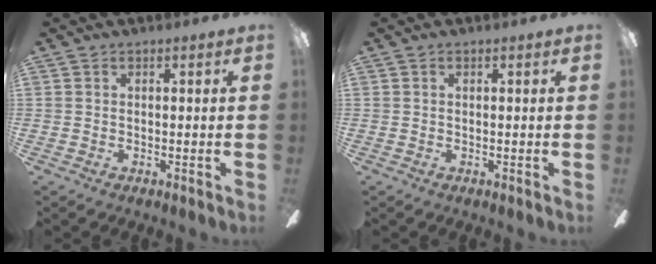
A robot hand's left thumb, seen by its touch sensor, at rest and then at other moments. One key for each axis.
{"total": 0.0}